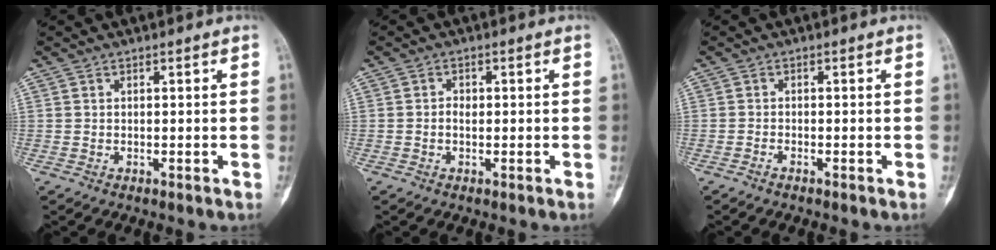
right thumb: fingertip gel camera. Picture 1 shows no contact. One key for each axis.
{"total": 1.5, "fx": -0.1, "fy": 1.1, "fz": 1.0, "tx": -0.012, "ty": 0.005, "tz": -0.004}
{"total": 1.1, "fx": -0.9, "fy": 0.2, "fz": 0.5, "tx": -0.012, "ty": 0.009, "tz": -0.018}